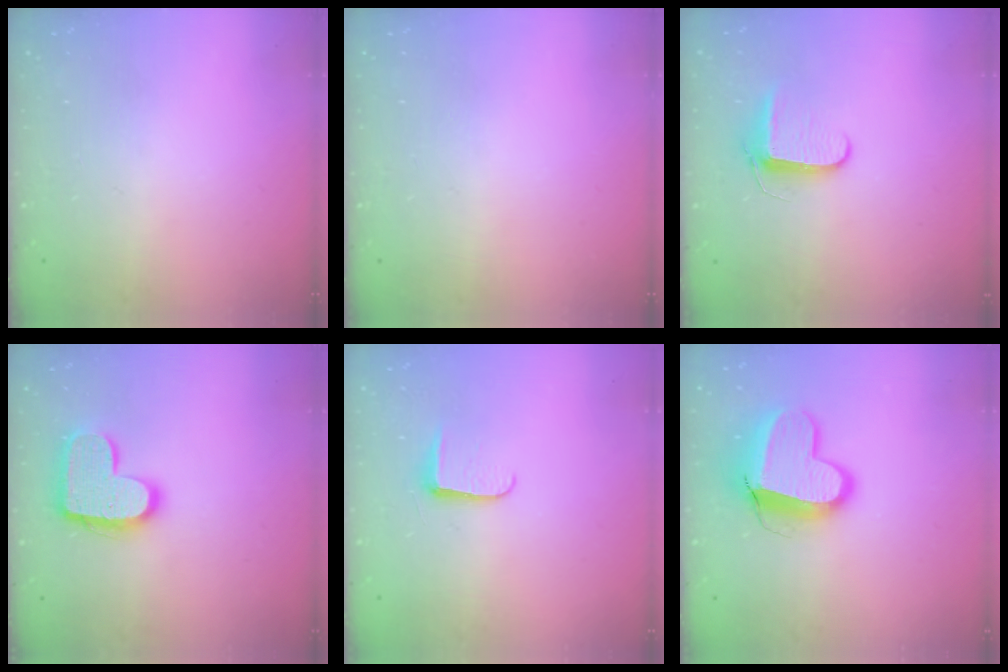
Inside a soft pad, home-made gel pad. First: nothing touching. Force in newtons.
{"total": 0.0}
{"total": 7.8, "press": 7.7, "slide": 1.1}
{"total": 15.5, "press": 15.4, "slide": 1.0}
{"total": 5.4, "press": 5.4, "slide": 0.7}
{"total": 13.1, "press": 13.0, "slide": 1.3}